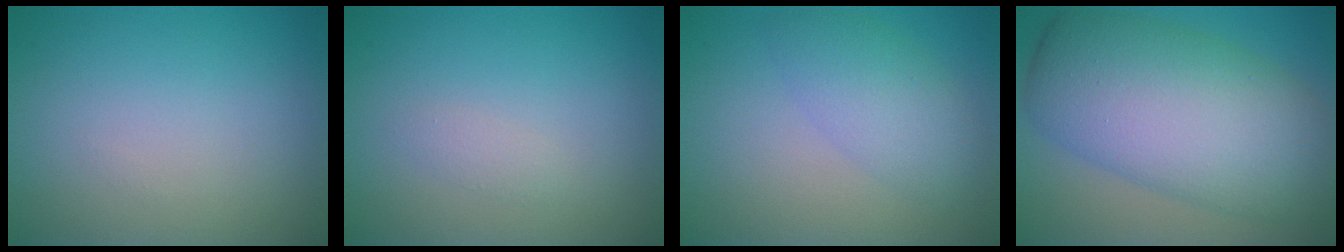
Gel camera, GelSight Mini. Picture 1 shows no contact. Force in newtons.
{"total": 0.8, "press": 0.8, "slide": 0.0}
{"total": 3.6, "press": 3.6, "slide": 0.1}
{"total": 11.6, "press": 11.6, "slide": 0.3}